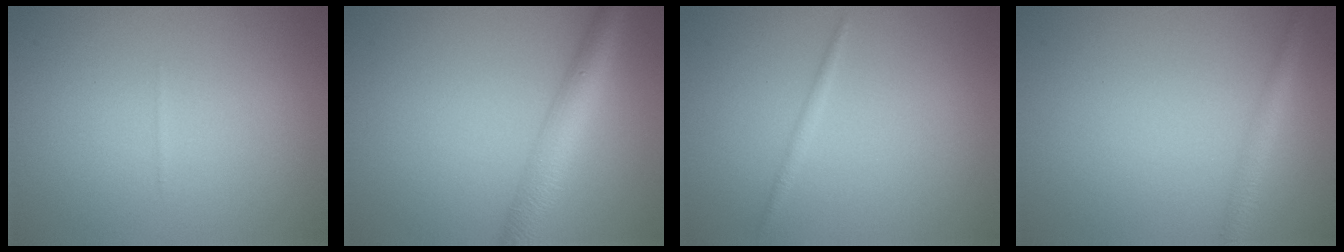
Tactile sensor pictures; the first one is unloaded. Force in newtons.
{"total": 4.7, "press": 4.7, "slide": 0.2}
{"total": 0.8, "press": 0.8, "slide": 0.0}
{"total": 2.2, "press": 2.2, "slide": 0.1}